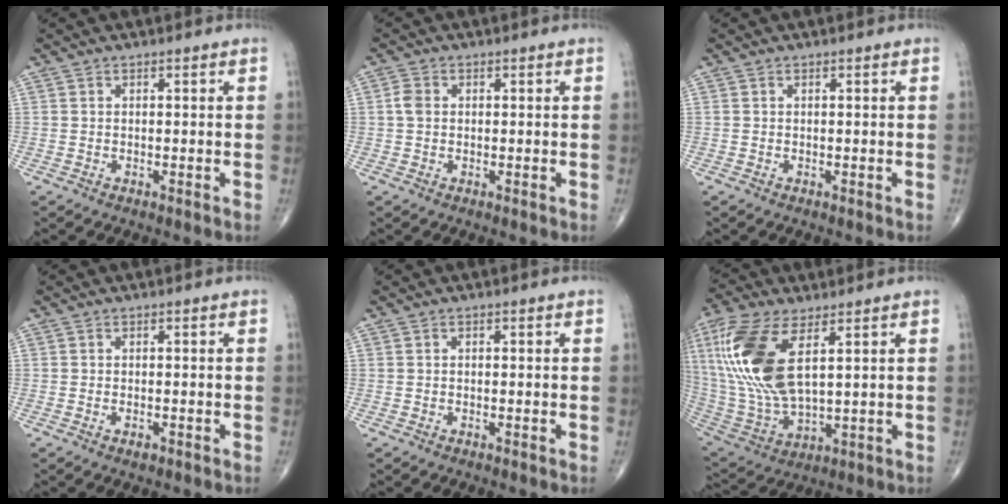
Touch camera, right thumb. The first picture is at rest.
{"total": 2.3, "force": [0.2, 1.8, 1.4], "torque": [-0.028, 0.005, 0.001]}
{"total": 0.0}
{"total": 1.1, "force": [-0.6, 0.5, 0.8], "torque": [-0.013, 0.001, -0.008]}
{"total": 0.0}
{"total": 19.6, "force": [5.9, 8.7, 16.6], "torque": [-0.374, -0.024, 0.118]}